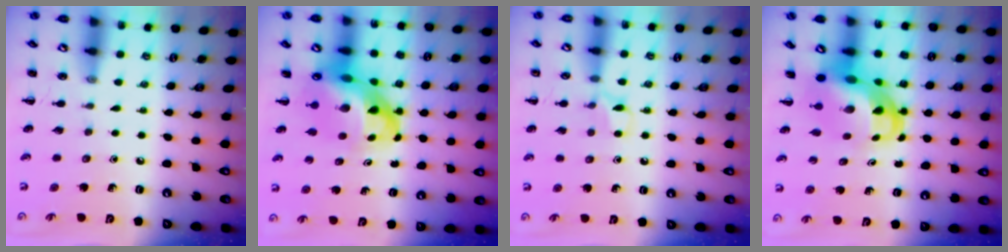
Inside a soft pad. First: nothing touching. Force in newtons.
{"total": 10.4, "press": 10.0, "slide": 3.0}
{"total": 5.3, "press": 5.1, "slide": 1.4}
{"total": 8.6, "press": 8.3, "slide": 2.3}